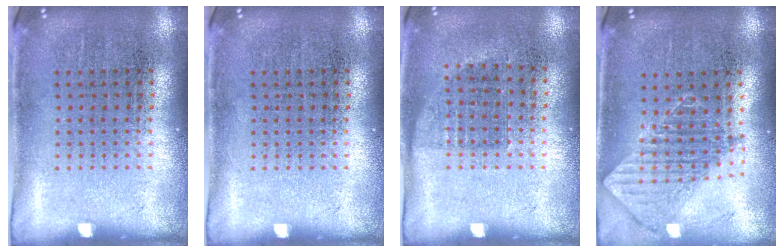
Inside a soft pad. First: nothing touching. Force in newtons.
{"total": 0.0}
{"total": 0.7, "press": 0.7, "slide": 0.3}
{"total": 1.2, "press": 1.1, "slide": 0.6}